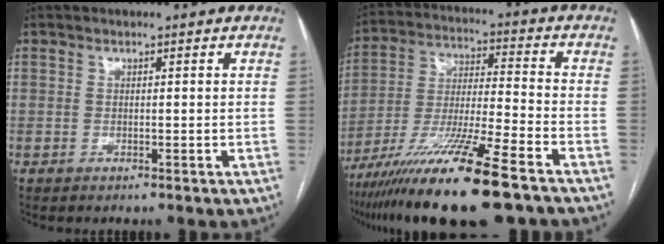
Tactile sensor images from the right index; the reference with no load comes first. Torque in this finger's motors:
{"motor_torque": [1.06, -1.08, 1.05, 0.21]}